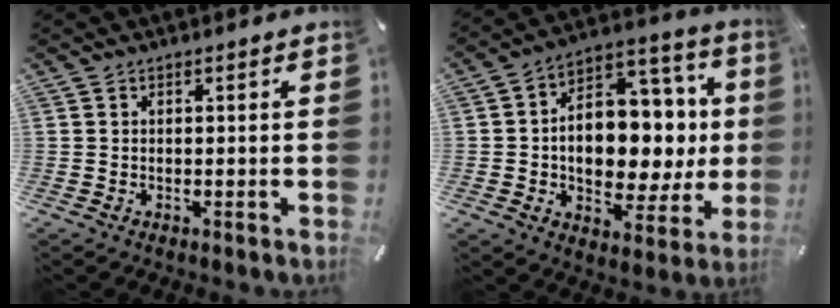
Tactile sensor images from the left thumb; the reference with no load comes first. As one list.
[{"total": 15.5, "force": [-0.5, 11.2, 10.8], "torque": [-0.154, -0.015, -0.001]}]